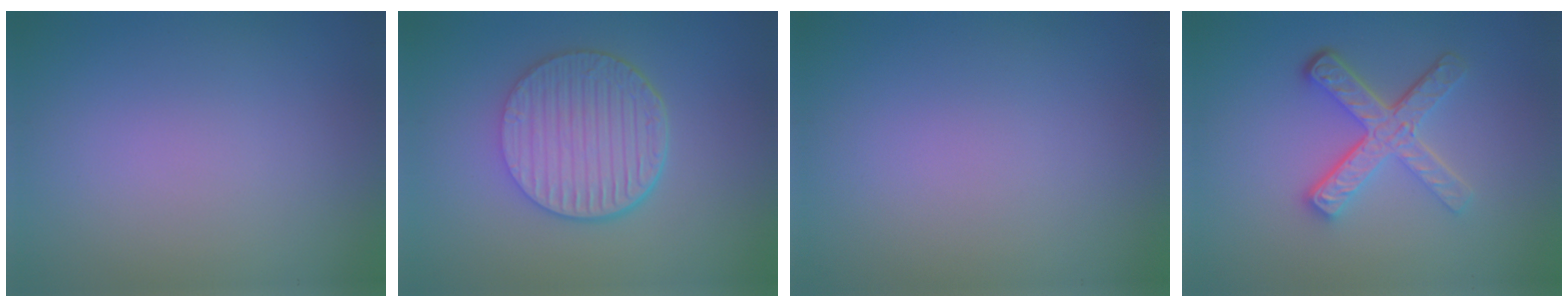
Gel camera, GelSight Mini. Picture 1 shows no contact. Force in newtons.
{"total": 6.6, "press": 4.8, "slide": 4.5}
{"total": 0.0}
{"total": 5.0, "press": 3.6, "slide": 3.4}